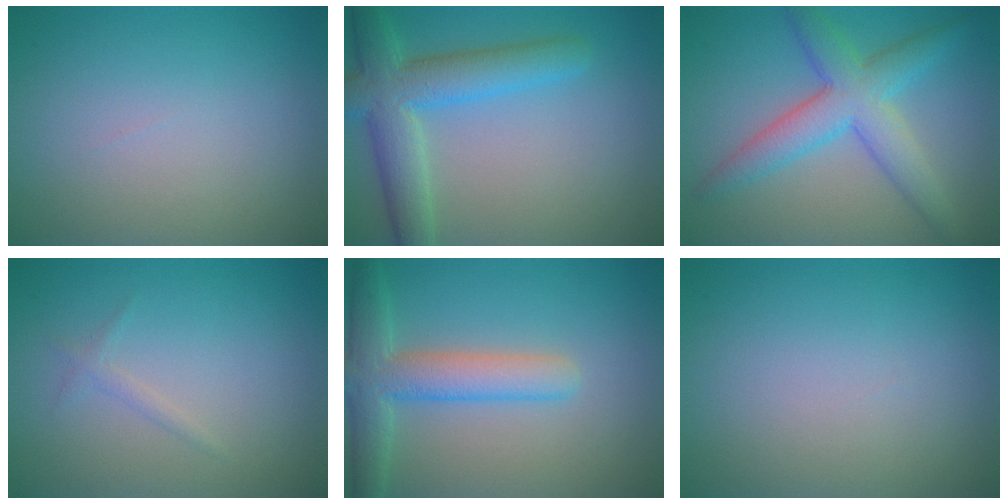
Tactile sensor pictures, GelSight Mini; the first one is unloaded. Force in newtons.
{"total": 6.3, "press": 6.3, "slide": 0.3}
{"total": 5.7, "press": 5.7, "slide": 0.2}
{"total": 0.8, "press": 0.8, "slide": 0.1}
{"total": 5.1, "press": 5.0, "slide": 0.5}
{"total": 0.0}